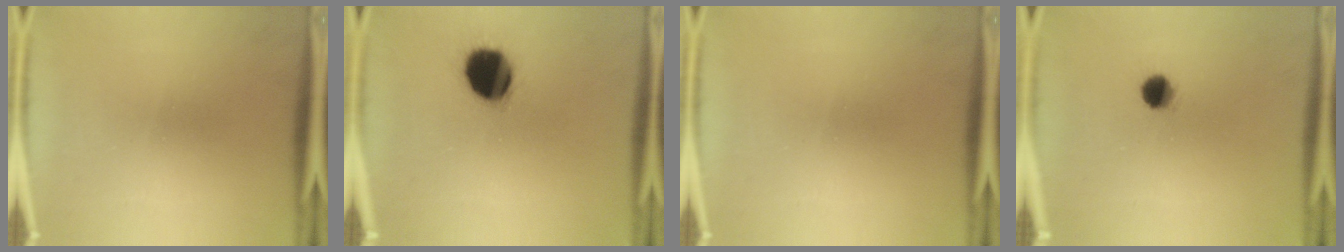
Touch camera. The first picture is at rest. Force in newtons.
{"total": 16.2}
{"total": 0.0}
{"total": 4.8}